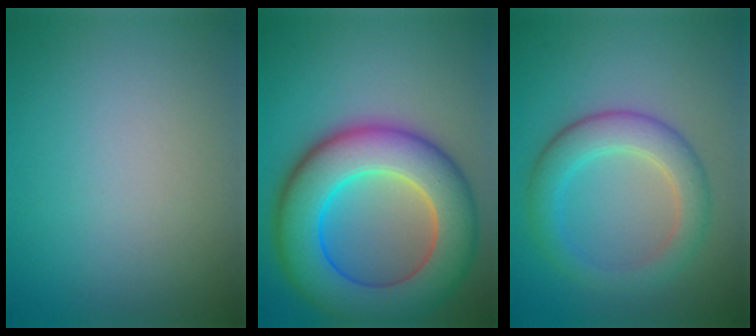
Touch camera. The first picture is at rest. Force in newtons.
{"total": 11.9, "press": 11.9, "slide": 0.3}
{"total": 4.5, "press": 4.5, "slide": 0.1}